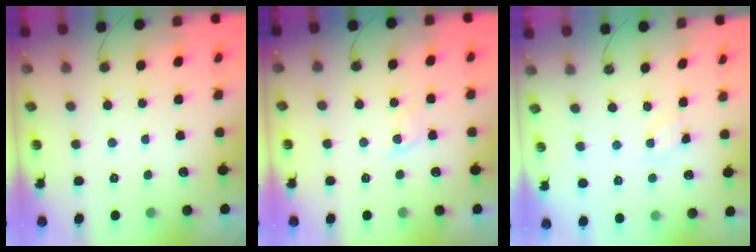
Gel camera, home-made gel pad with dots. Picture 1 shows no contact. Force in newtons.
{"total": 1.6, "press": 1.6, "slide": 0.3}
{"total": 2.4, "press": 2.3, "slide": 0.4}